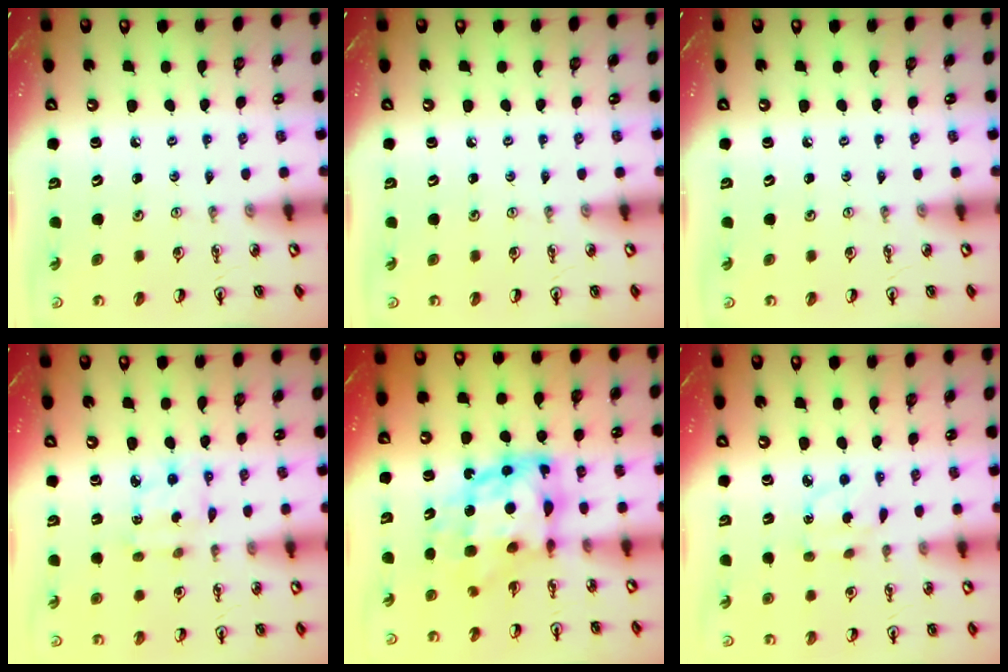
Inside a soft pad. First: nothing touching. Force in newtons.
{"total": 0.0}
{"total": 0.0}
{"total": 2.9, "press": 2.9, "slide": 0.1}
{"total": 11.9, "press": 11.8, "slide": 1.2}
{"total": 4.1, "press": 4.1, "slide": 0.6}